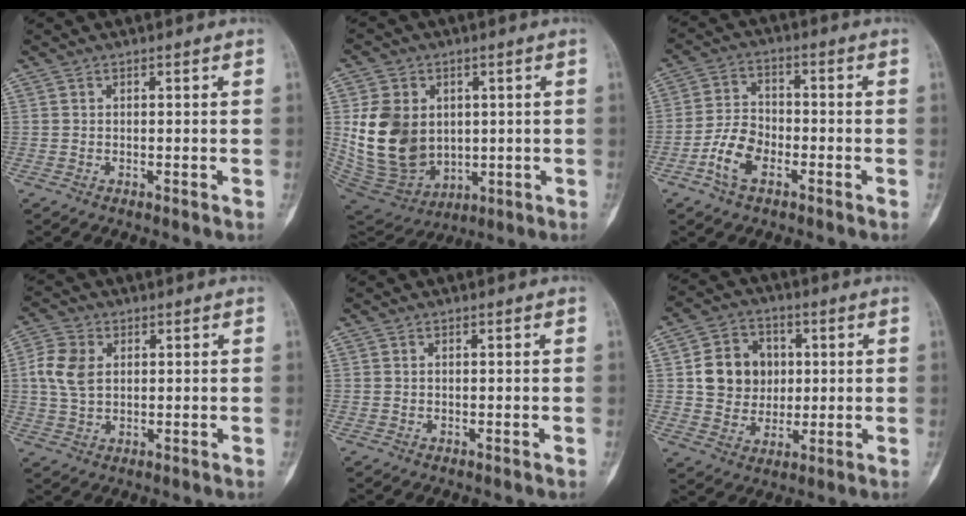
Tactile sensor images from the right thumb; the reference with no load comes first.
{"total": 16.5, "force": [1.7, 12.8, 10.3], "torque": [-0.166, -0.014, 0.061]}
{"total": 7.7, "force": [-3.5, 4.6, 5.1], "torque": [-0.092, 0.022, -0.073]}
{"total": 7.4, "force": [1.4, 5.1, 5.1], "torque": [-0.106, 0.004, 0.029]}
{"total": 0.0}
{"total": 11.6, "force": [1.7, 10.1, 5.5], "torque": [-0.053, 0.003, 0.031]}